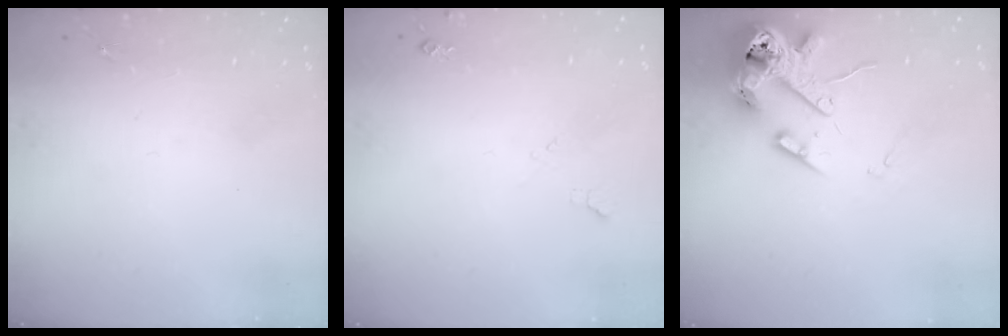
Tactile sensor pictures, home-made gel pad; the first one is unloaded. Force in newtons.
{"total": 5.1, "press": 5.1, "slide": 0.8}
{"total": 14.8, "press": 14.7, "slide": 2.3}